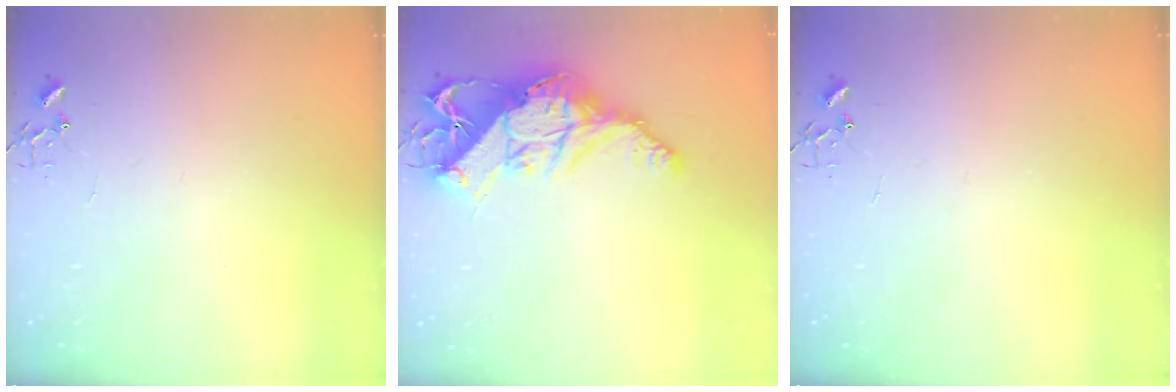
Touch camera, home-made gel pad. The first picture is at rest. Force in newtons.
{"total": 18.1, "press": 18.0, "slide": 1.6}
{"total": 0.0}